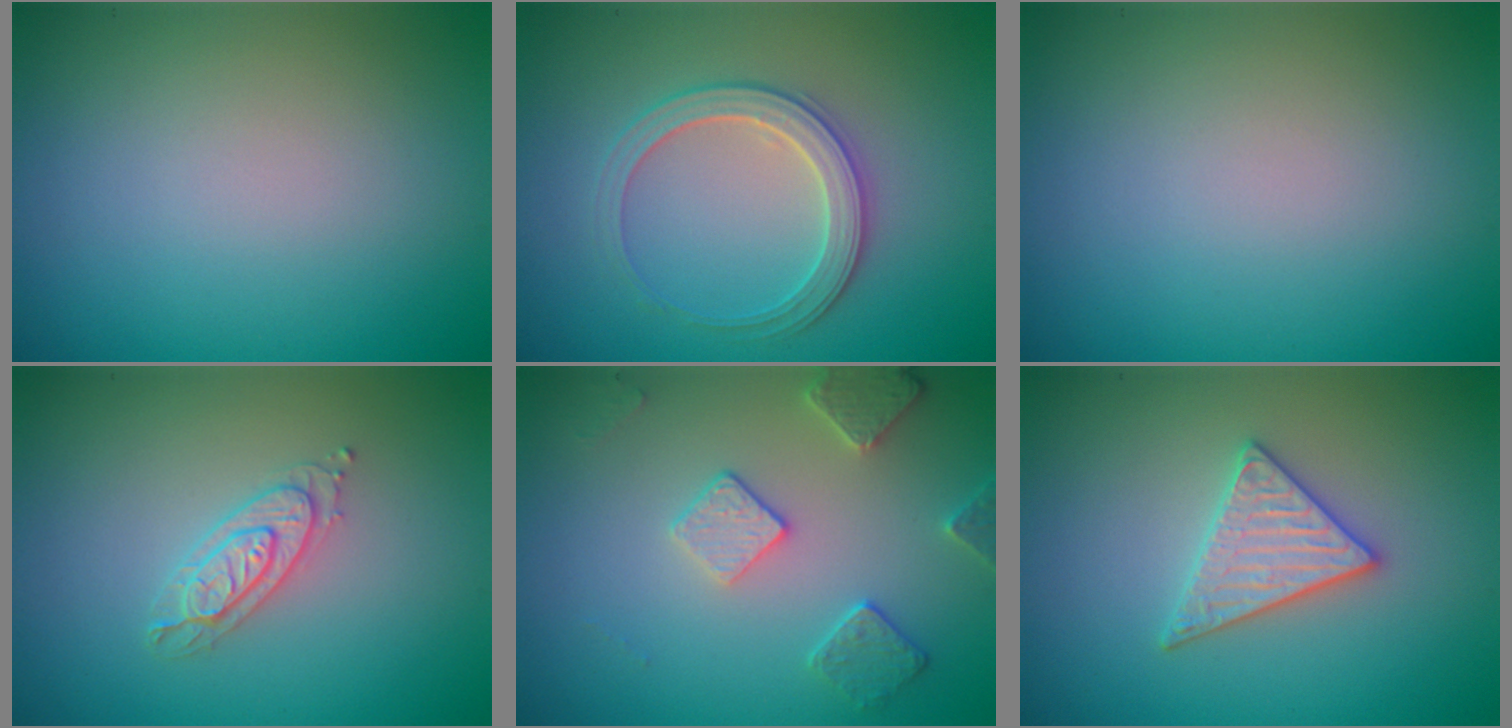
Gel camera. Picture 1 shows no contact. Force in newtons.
{"total": 2.9, "press": 2.9, "slide": 0.3}
{"total": 0.0}
{"total": 2.2, "press": 2.2, "slide": 0.3}
{"total": 2.8, "press": 2.7, "slide": 0.6}
{"total": 2.9, "press": 2.9, "slide": 0.3}